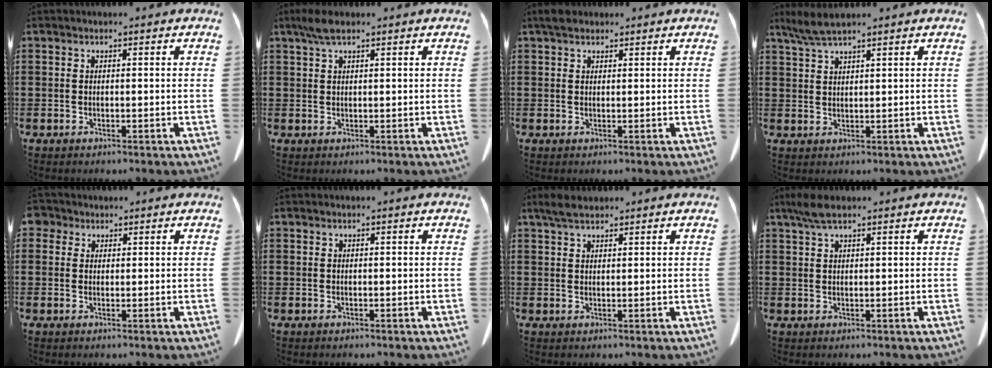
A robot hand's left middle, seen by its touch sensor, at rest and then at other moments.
{"total": 3.1, "force": [1.8, 0.9, 2.4], "torque": [-0.051, 0.005, 0.031]}
{"total": 2.3, "force": [1.7, 1.2, 1.1], "torque": [-0.019, 0.003, 0.031]}
{"total": 3.4, "force": [2.6, 0.3, 2.2], "torque": [-0.048, 0.000, 0.048]}
{"total": 2.2, "force": [1.4, 1.7, 0.5], "torque": [-0.010, 0.004, 0.025]}
{"total": 0.0}
{"total": 2.8, "force": [2.2, 0.9, 1.5], "torque": [-0.035, 0.005, 0.042]}
{"total": 3.6, "force": [2.2, 1.0, 2.7], "torque": [-0.058, 0.003, 0.039]}